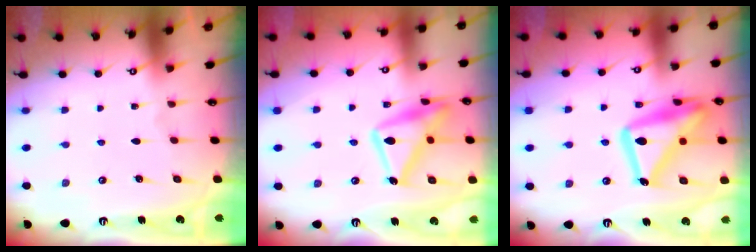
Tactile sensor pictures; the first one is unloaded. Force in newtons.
{"total": 17.2, "press": 17.2, "slide": 1.1}
{"total": 21.1, "press": 21.0, "slide": 1.6}